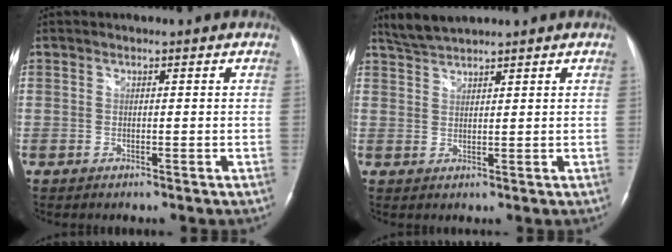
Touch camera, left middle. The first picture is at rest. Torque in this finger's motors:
{"motor_torque": [0.24, -0.01, -0.14, 0.01]}